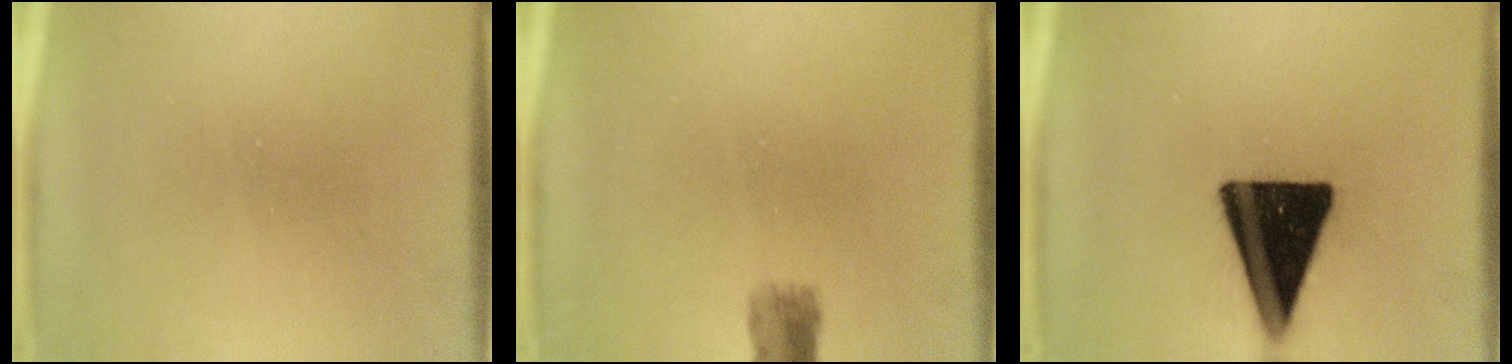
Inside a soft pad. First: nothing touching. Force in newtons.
{"total": 1.3}
{"total": 19.4}